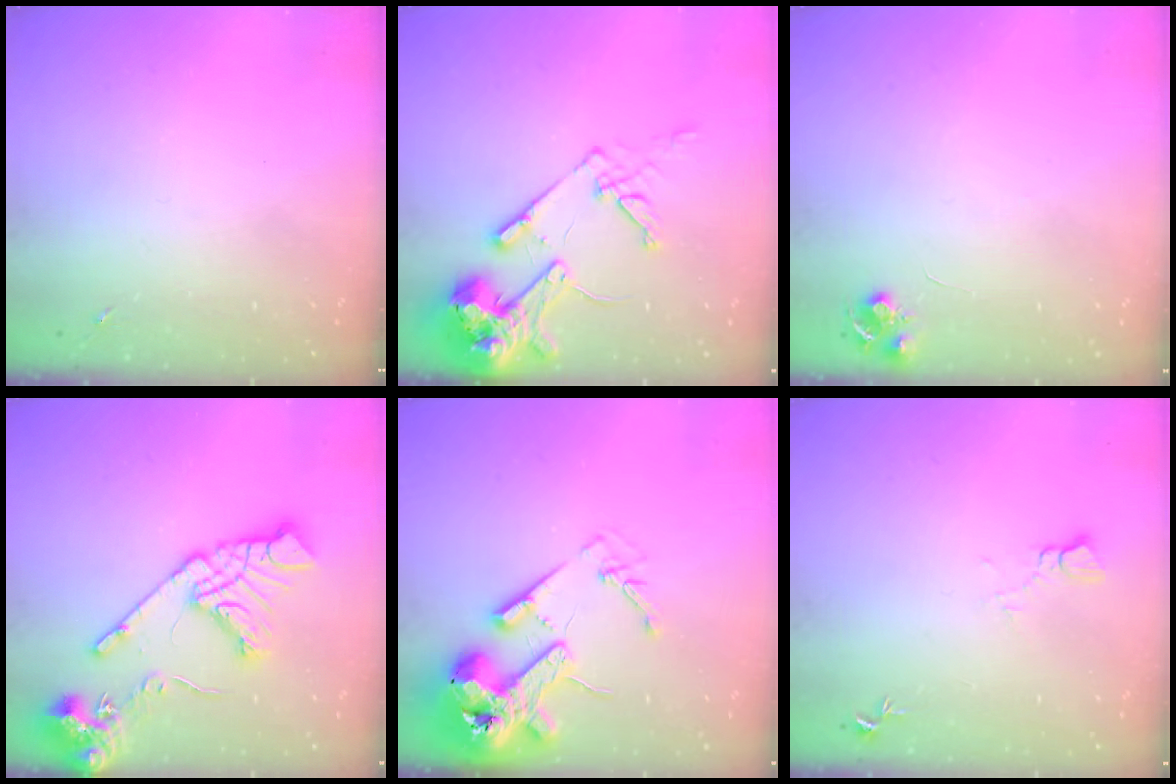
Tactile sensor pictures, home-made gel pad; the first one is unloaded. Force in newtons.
{"total": 16.6, "press": 16.5, "slide": 2.3}
{"total": 6.8, "press": 6.7, "slide": 0.9}
{"total": 18.2, "press": 18.0, "slide": 2.5}
{"total": 17.7, "press": 17.5, "slide": 2.4}
{"total": 3.7, "press": 3.7, "slide": 0.3}